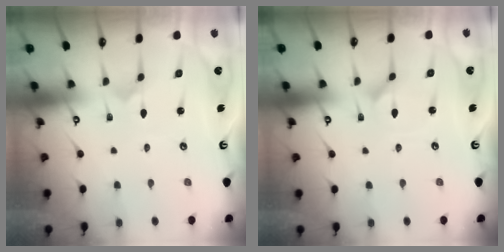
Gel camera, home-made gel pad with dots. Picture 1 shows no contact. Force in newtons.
{"total": 1.5, "press": 1.4, "slide": 0.3}